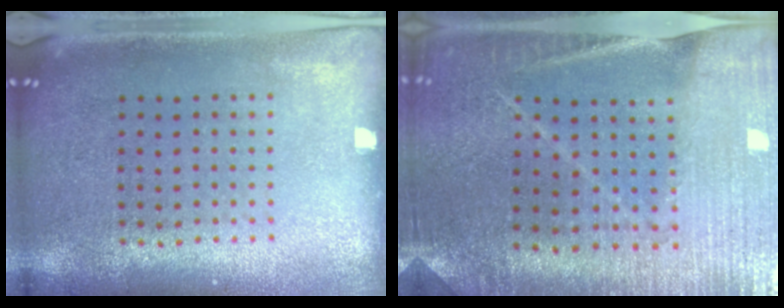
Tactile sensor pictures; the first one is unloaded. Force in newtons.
{"total": 2.0, "press": 2.0, "slide": 0.1}